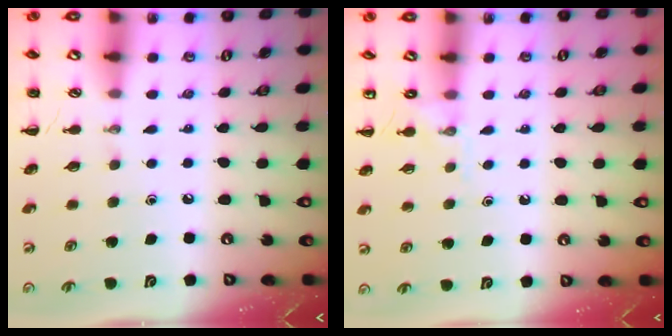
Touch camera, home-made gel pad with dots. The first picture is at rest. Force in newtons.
{"total": 6.1, "press": 5.9, "slide": 1.5}